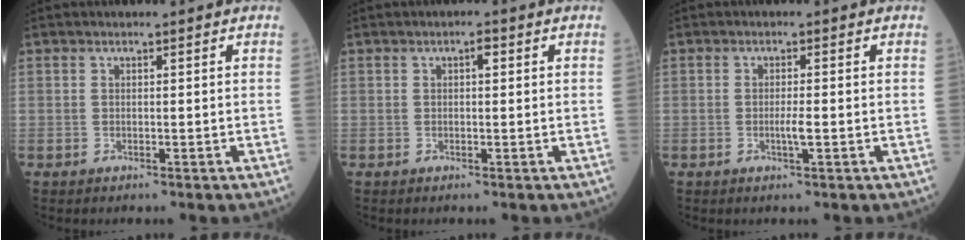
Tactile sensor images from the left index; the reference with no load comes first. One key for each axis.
{"total": 1.1, "fx": 0.2, "fy": 0.4, "fz": 1.0, "tx": -0.013, "ty": 0.000, "tz": -0.002}
{"total": 1.7, "fx": -0.6, "fy": -0.1, "fz": 1.6, "tx": -0.030, "ty": -0.006, "tz": -0.012}